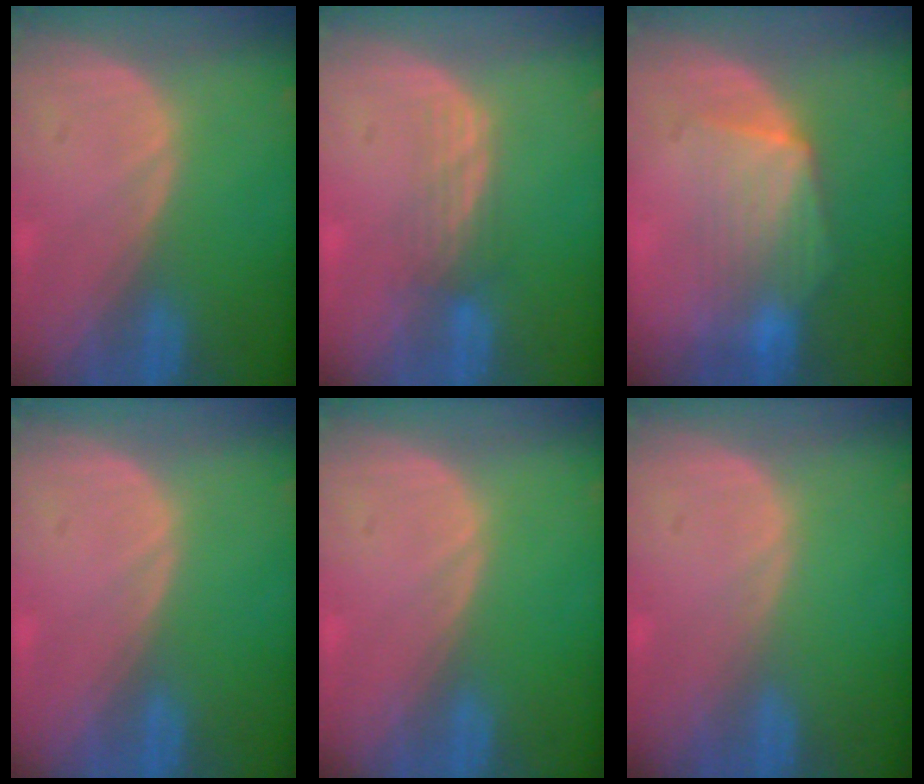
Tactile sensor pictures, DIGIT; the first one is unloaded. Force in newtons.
{"total": 3.2, "press": 2.6, "slide": 1.9}
{"total": 7.3, "press": 7.0, "slide": 2.1}
{"total": 0.0}
{"total": 0.0}
{"total": 0.0}